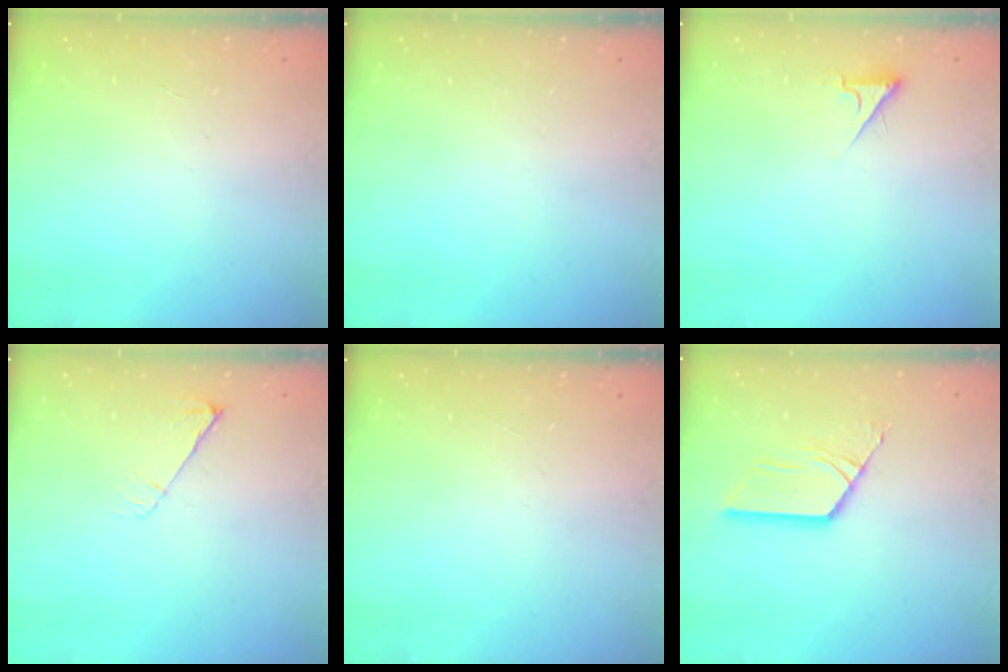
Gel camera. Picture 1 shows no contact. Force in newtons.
{"total": 0.0}
{"total": 3.5, "press": 3.4, "slide": 0.6}
{"total": 6.0, "press": 6.0, "slide": 0.6}
{"total": 0.0}
{"total": 11.0, "press": 10.9, "slide": 1.1}